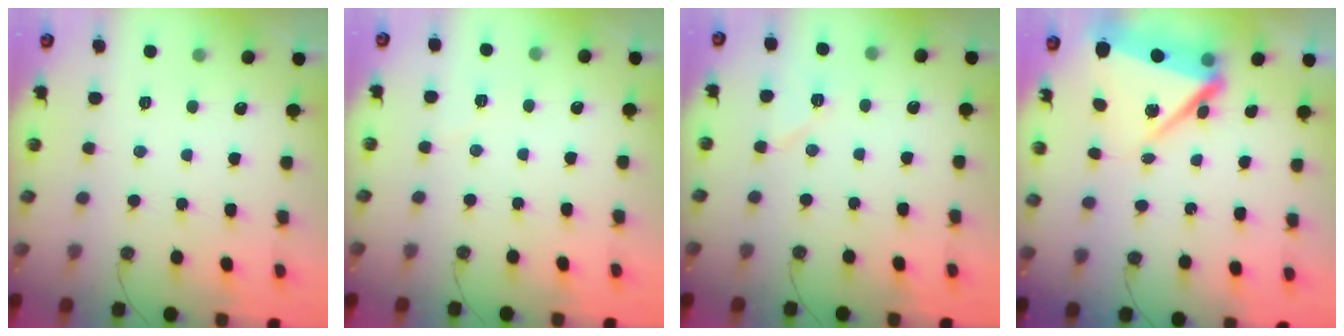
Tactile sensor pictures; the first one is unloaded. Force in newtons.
{"total": 3.8, "press": 2.9, "slide": 2.4}
{"total": 6.7, "press": 6.5, "slide": 1.8}
{"total": 12.3, "press": 6.8, "slide": 10.2}